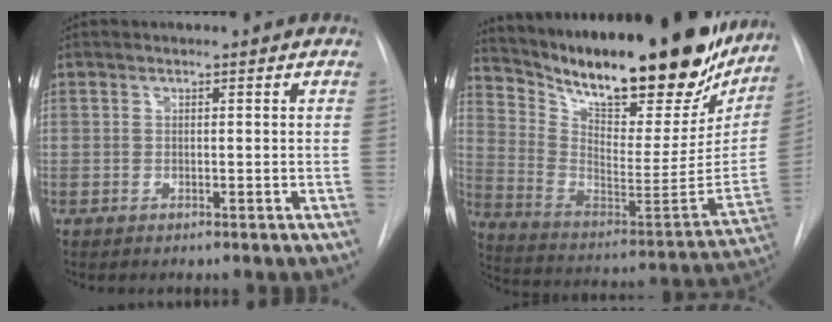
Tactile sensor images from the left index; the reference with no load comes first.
{"total": 32.2, "force": [25.2, 8.9, 18.0], "torque": [-0.307, -0.041, 0.366]}